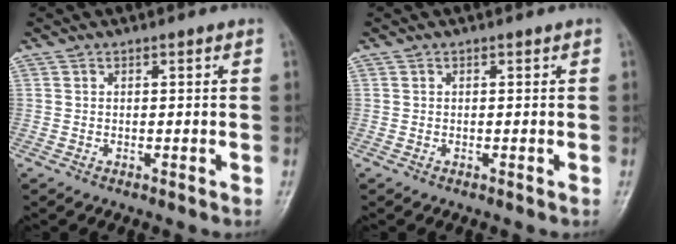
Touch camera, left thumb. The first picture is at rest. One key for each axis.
{"total": 0.0}